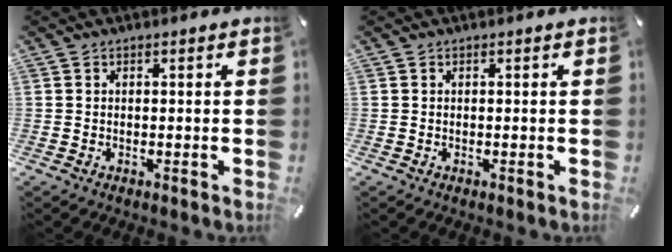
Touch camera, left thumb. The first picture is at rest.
{"total": 0.0}